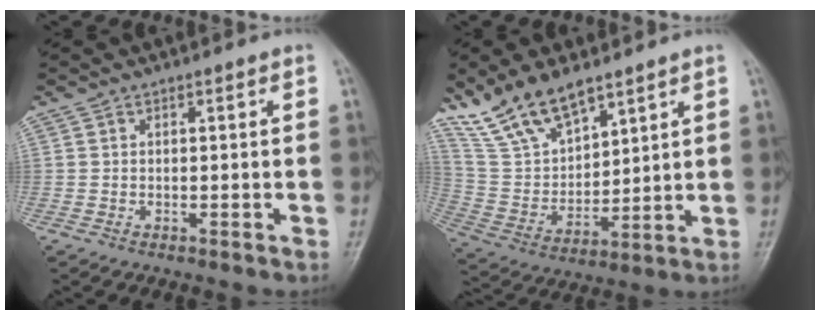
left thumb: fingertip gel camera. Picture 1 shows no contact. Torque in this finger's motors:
{"motor_torque": [0.59, 0.28, 0.33, -0.24, 0.08]}